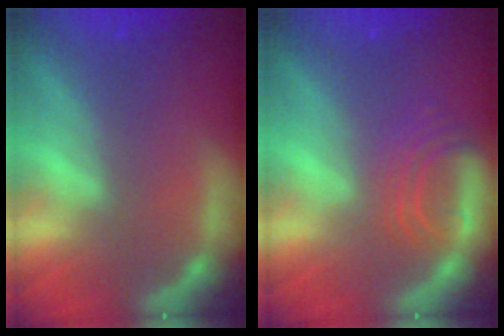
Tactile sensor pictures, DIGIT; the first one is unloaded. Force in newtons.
{"total": 4.0}